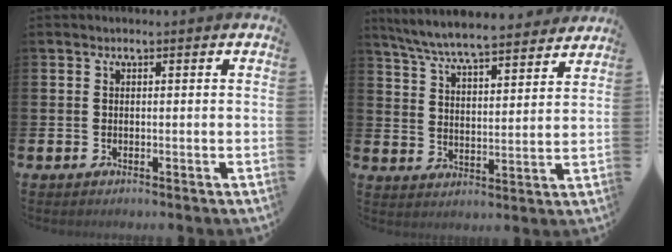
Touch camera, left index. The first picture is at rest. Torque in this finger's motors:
{"motor_torque": [0.99, -1.15, 0.59, 0.21]}